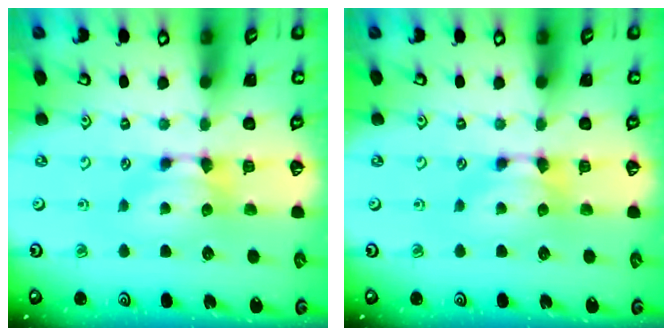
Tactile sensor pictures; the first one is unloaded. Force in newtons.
{"total": 0.0}